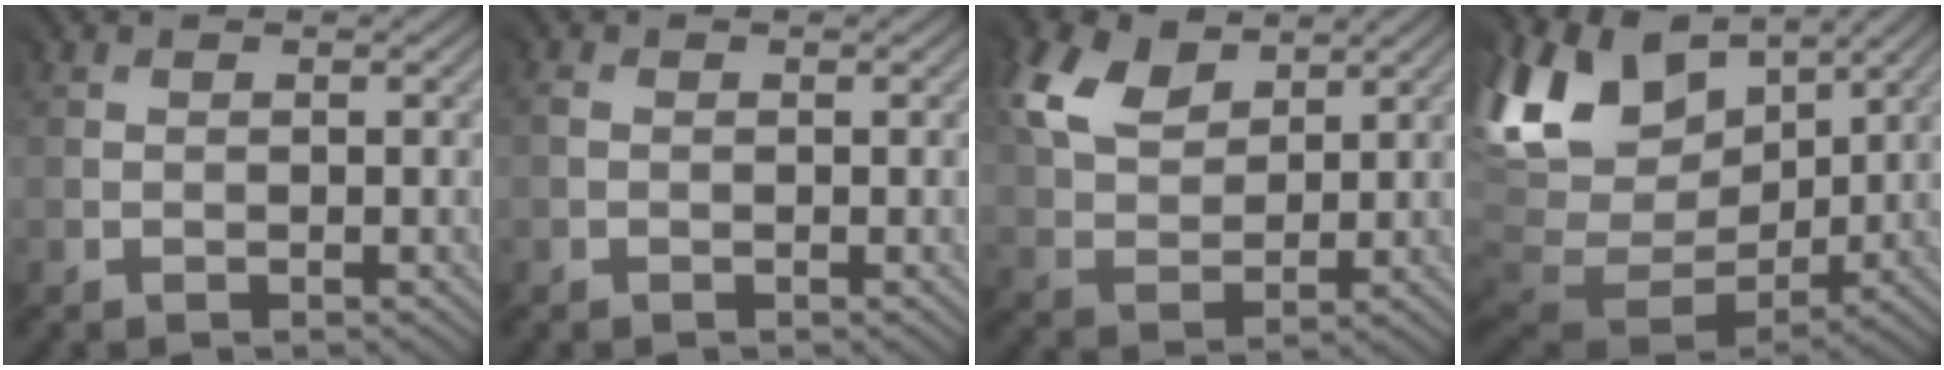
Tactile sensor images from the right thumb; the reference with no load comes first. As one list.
[{"total": 1.1, "force": [-0.1, 0.8, 0.8], "torque": [-0.018, -0.001, -0.002]}, {"total": 7.8, "force": [5.0, 4.8, 3.6], "torque": [-0.107, 0.012, 0.101]}, {"total": 13.4, "force": [4.7, 9.8, 7.8], "torque": [-0.204, -0.003, 0.108]}]